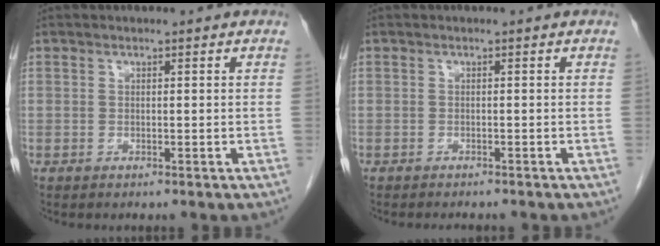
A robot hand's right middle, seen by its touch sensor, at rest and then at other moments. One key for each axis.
{"total": 2.2, "fx": -2.0, "fy": 0.4, "fz": 0.8, "tx": -0.013, "ty": -0.006, "tz": -0.023}